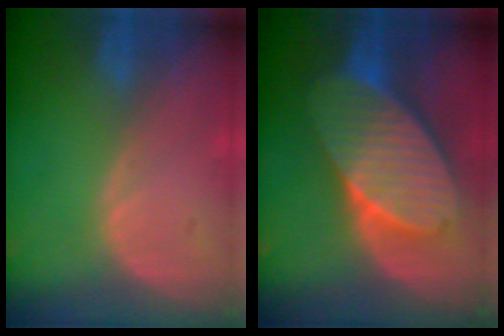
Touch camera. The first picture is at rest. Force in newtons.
{"total": 10.8, "press": 10.8, "slide": 0.6}